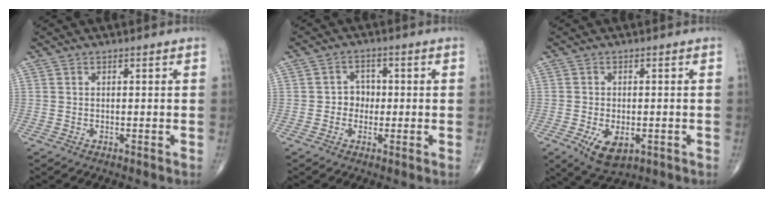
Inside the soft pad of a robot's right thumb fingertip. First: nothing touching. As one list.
[{"total": 3.4, "force": [-0.4, 3.1, 1.4], "torque": [0.006, 0.011, -0.016]}, {"total": 6.6, "force": [-2.4, 3.6, 5.0], "torque": [-0.078, -0.004, -0.028]}]